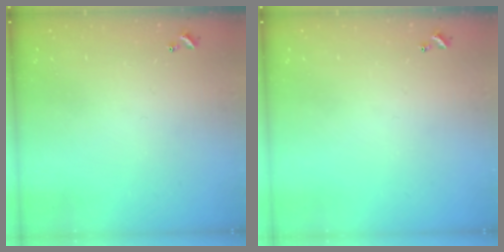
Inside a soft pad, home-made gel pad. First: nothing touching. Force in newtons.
{"total": 0.0}